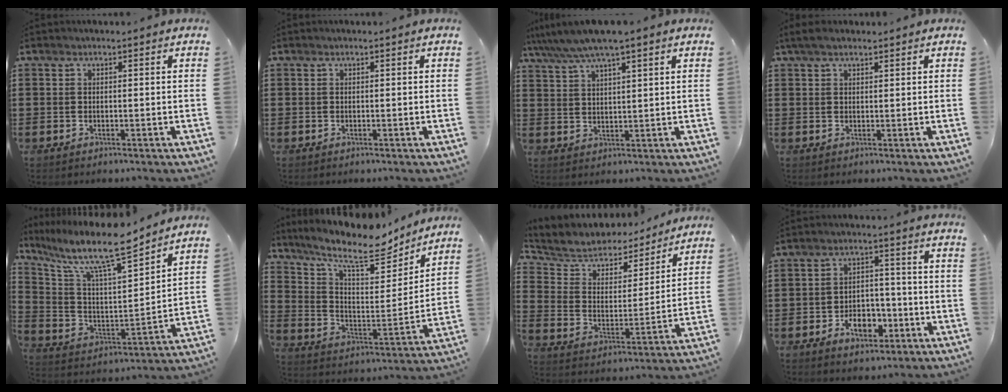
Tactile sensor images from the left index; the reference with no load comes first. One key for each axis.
{"total": 0.0}
{"total": 5.7, "fx": 4.5, "fy": 0.1, "fz": 3.5, "tx": -0.079, "ty": -0.012, "tz": 0.078}
{"total": 2.4, "fx": 1.6, "fy": 0.9, "fz": 1.5, "tx": -0.033, "ty": 0.006, "tz": 0.030}
{"total": 12.3, "fx": 10.0, "fy": 1.8, "fz": 6.9, "tx": -0.163, "ty": -0.063, "tz": 0.166}
{"total": 11.4, "fx": 9.0, "fy": 3.1, "fz": 6.2, "tx": -0.144, "ty": -0.049, "tz": 0.151}
{"total": 5.6, "fx": 4.9, "fy": 2.5, "fz": 1.1, "tx": -0.058, "ty": -0.034, "tz": 0.079}
{"total": 6.2, "fx": -3.1, "fy": 3.6, "fz": 4.0, "tx": -0.049, "ty": 0.008, "tz": -0.057}